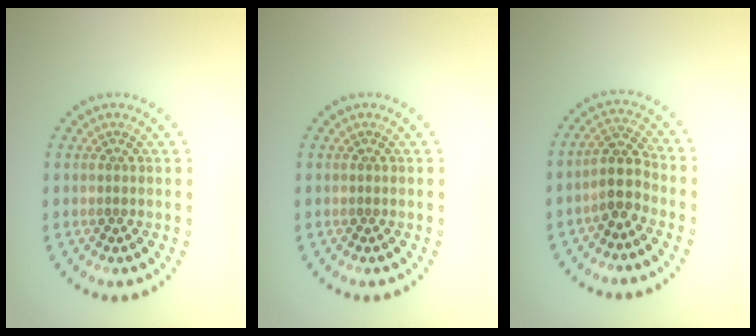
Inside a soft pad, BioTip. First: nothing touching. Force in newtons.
{"total": 0.0}
{"total": 2.8, "press": 2.3, "slide": 1.6}